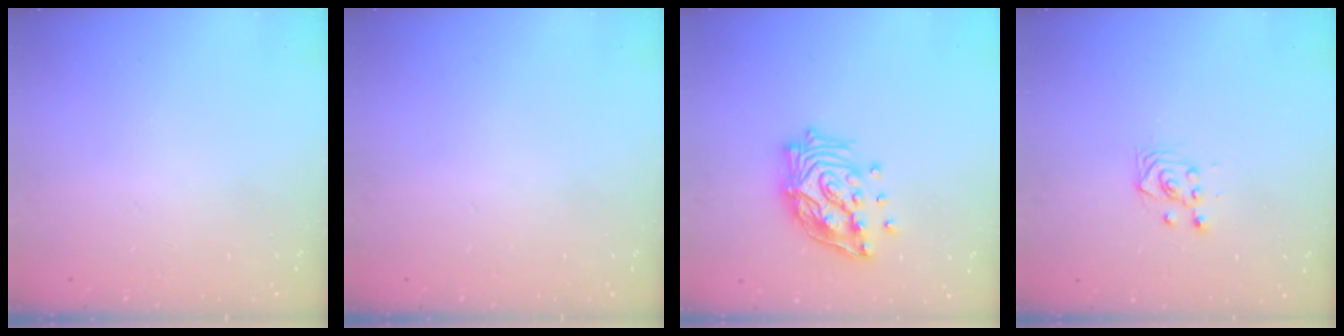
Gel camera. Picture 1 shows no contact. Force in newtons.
{"total": 0.0}
{"total": 15.2, "press": 15.1, "slide": 1.7}
{"total": 2.9, "press": 2.9, "slide": 0.6}